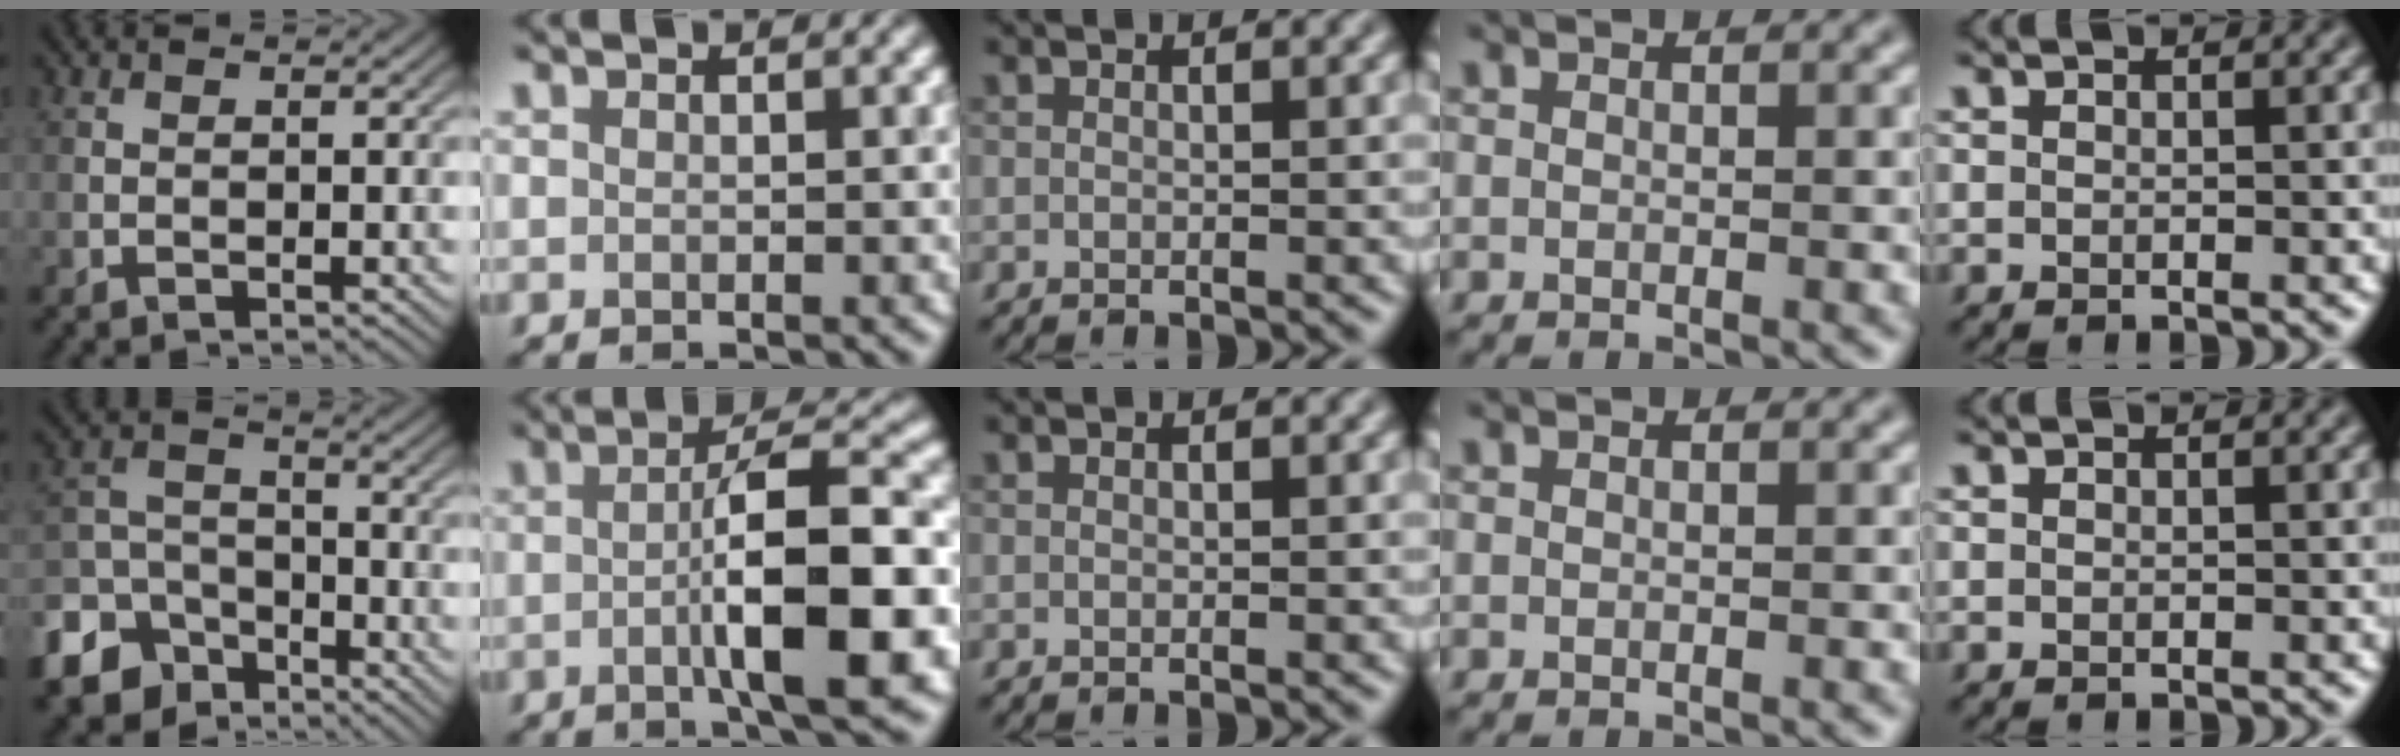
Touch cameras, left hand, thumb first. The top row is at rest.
{"thumb": {"total": 9.7, "force": [-6.2, 6.6, 3.4], "torque": [-0.084, -0.019, -0.122]}, "index": {"total": 9.4, "force": [-1.8, 1.9, 9.0], "torque": [-0.122, 0.013, -0.035]}}